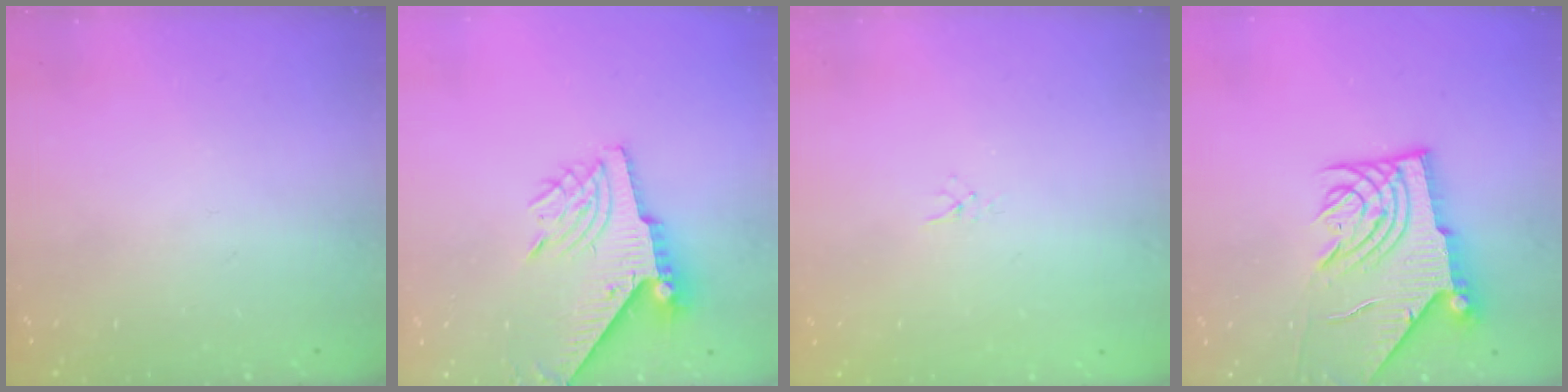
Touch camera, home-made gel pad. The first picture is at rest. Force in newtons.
{"total": 9.4, "press": 9.4, "slide": 1.2}
{"total": 1.5, "press": 1.5, "slide": 0.1}
{"total": 10.2, "press": 10.1, "slide": 1.1}